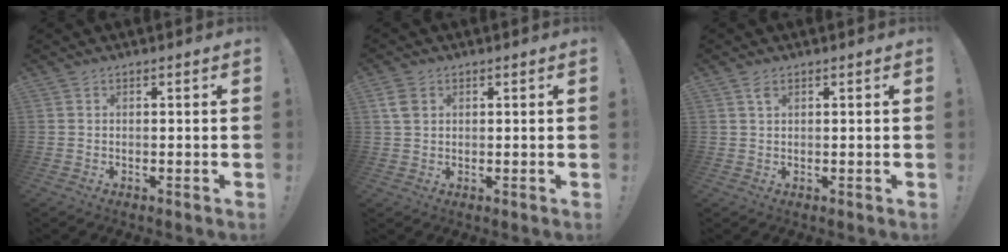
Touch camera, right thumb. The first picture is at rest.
{"total": 4.1, "force": [1.5, 2.9, 2.6], "torque": [-0.052, 0.001, 0.029]}
{"total": 1.7, "force": [0.9, 0.8, 1.2], "torque": [-0.024, 0.001, 0.017]}